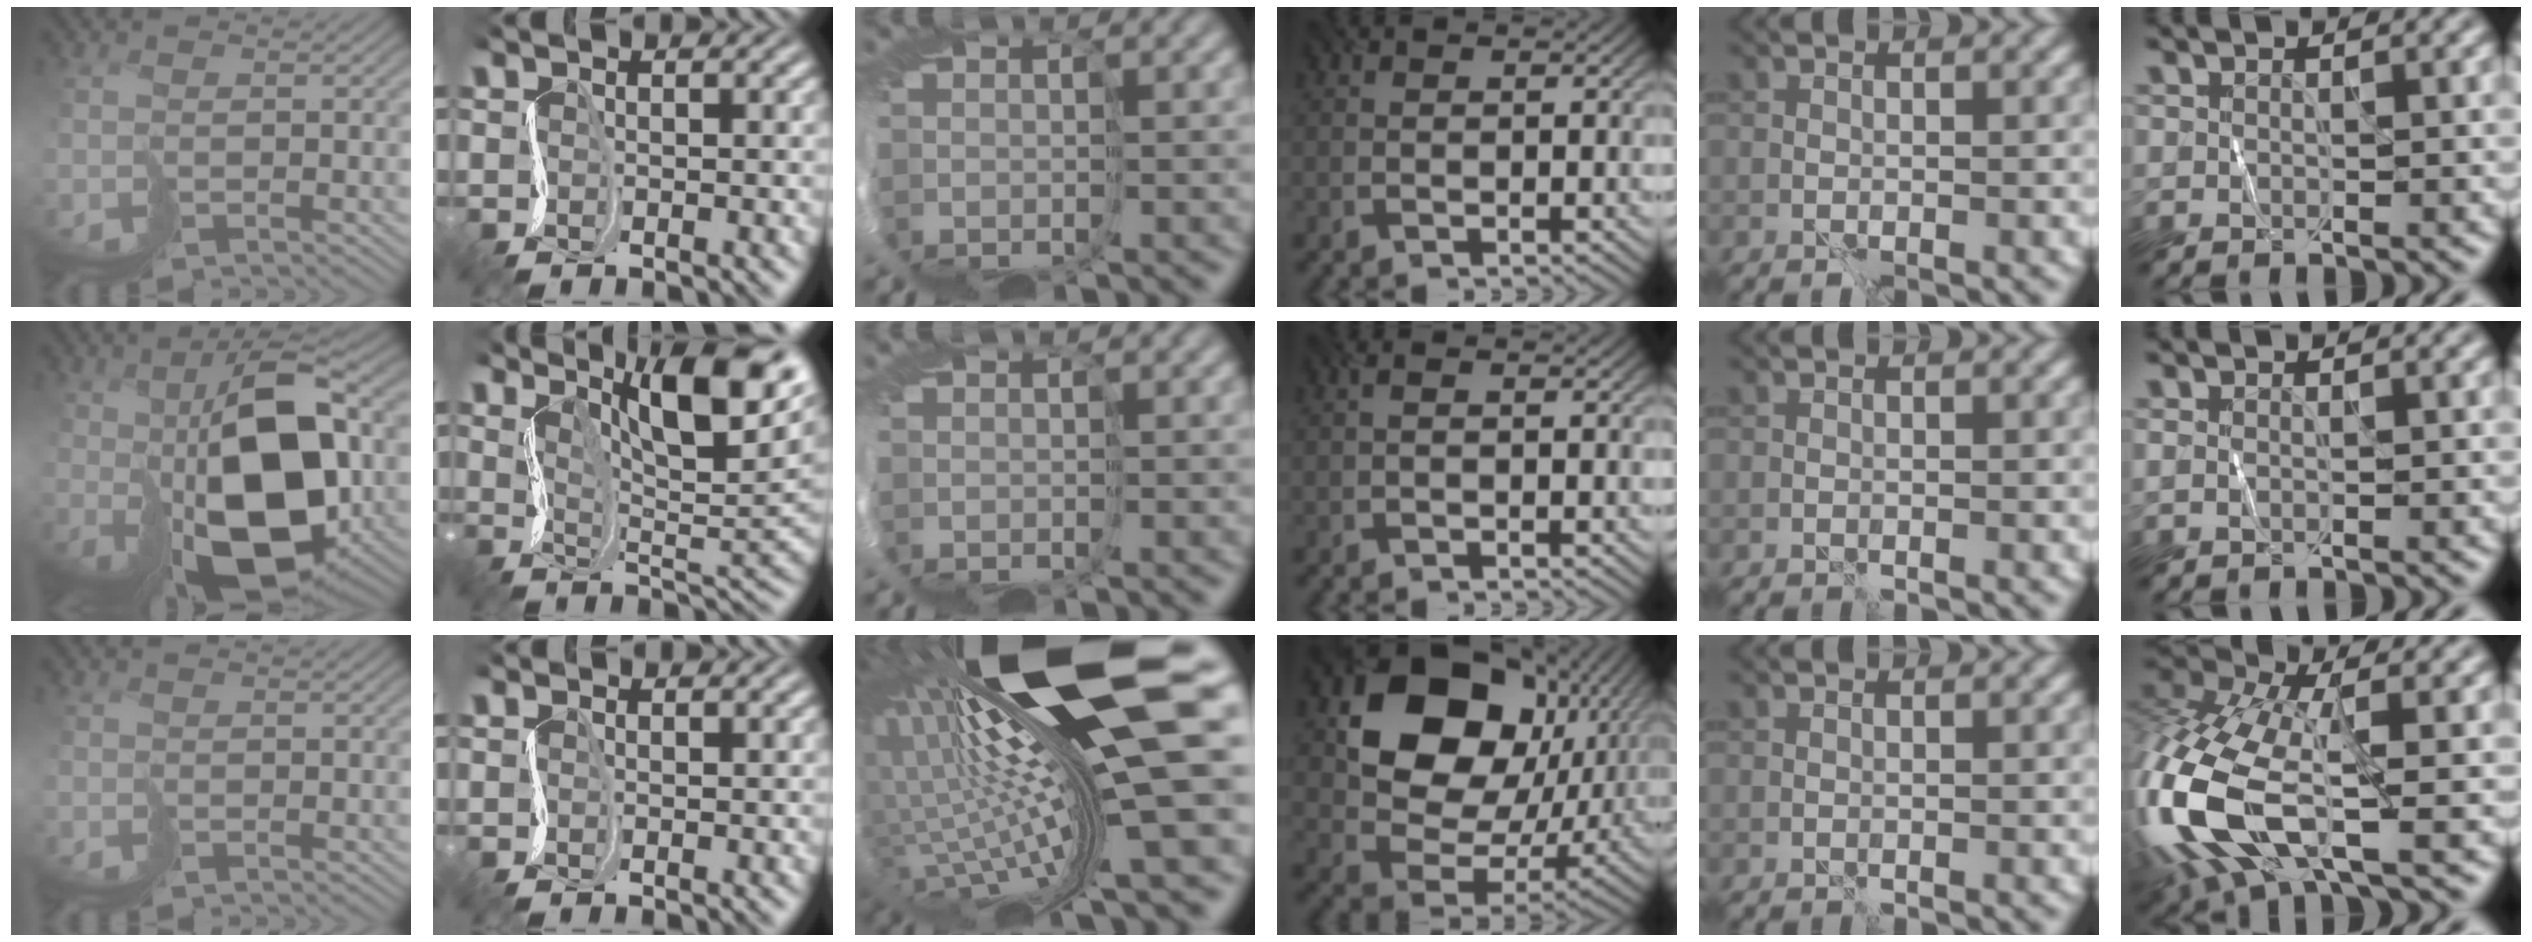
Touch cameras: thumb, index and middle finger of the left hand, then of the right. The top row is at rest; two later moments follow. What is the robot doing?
{"motion": "cut", "object": "tissue"}